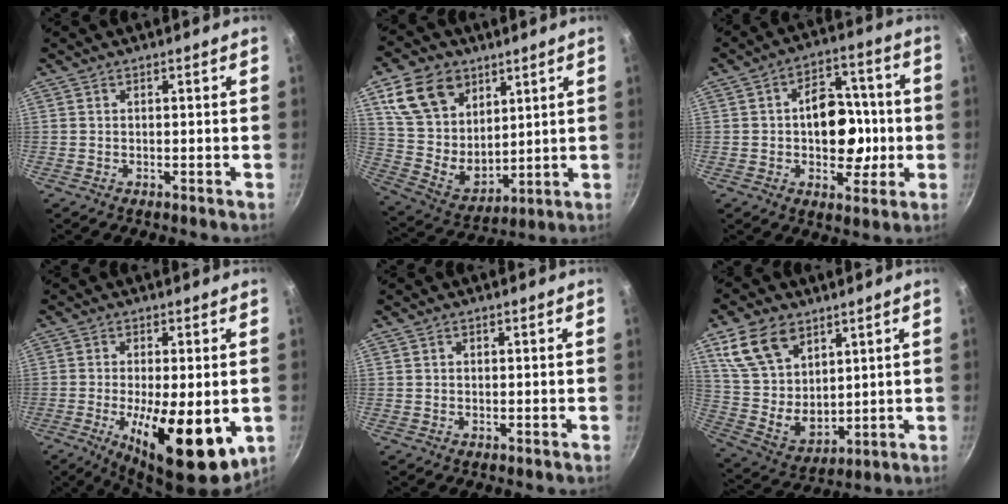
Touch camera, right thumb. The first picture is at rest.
{"total": 16.7, "force": [8.2, 11.8, 8.5], "torque": [-0.125, -0.034, 0.168]}
{"total": 13.5, "force": [-0.7, 8.9, 10.2], "torque": [-0.102, 0.029, -0.008]}
{"total": 17.5, "force": [-4.7, 6.3, 15.6], "torque": [-0.219, -0.025, -0.051]}
{"total": 0.6, "force": [0.2, 0.5, 0.3], "torque": [0.000, 0.000, 0.003]}
{"total": 14.8, "force": [7.8, 9.5, 8.2], "torque": [-0.126, -0.037, 0.168]}